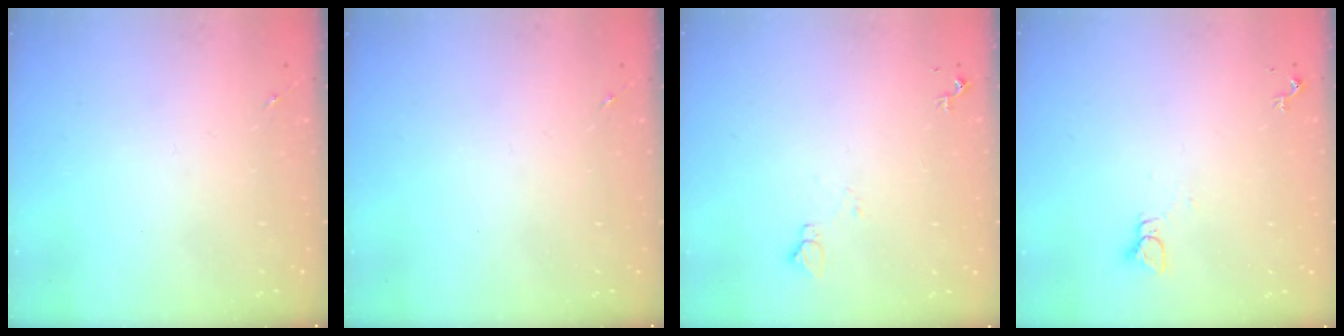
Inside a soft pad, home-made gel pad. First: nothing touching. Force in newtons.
{"total": 0.0}
{"total": 6.1, "press": 6.0, "slide": 0.8}
{"total": 2.2, "press": 2.2, "slide": 0.1}